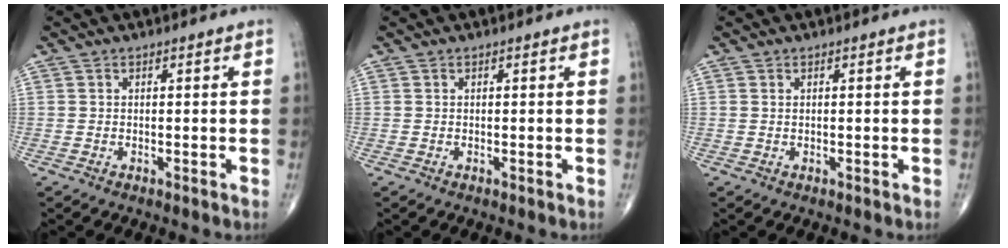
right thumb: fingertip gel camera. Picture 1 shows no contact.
{"total": 0.0}
{"total": 0.0}